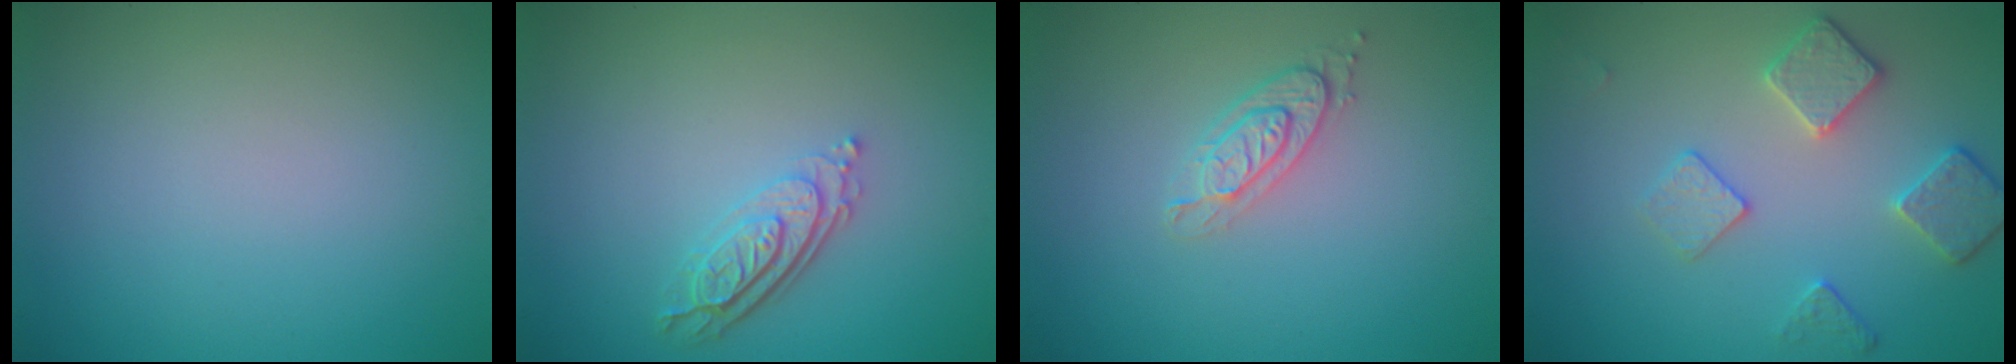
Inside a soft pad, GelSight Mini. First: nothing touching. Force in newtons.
{"total": 3.3, "press": 2.6, "slide": 2.1}
{"total": 2.0, "press": 1.9, "slide": 0.6}
{"total": 3.4, "press": 3.2, "slide": 1.2}